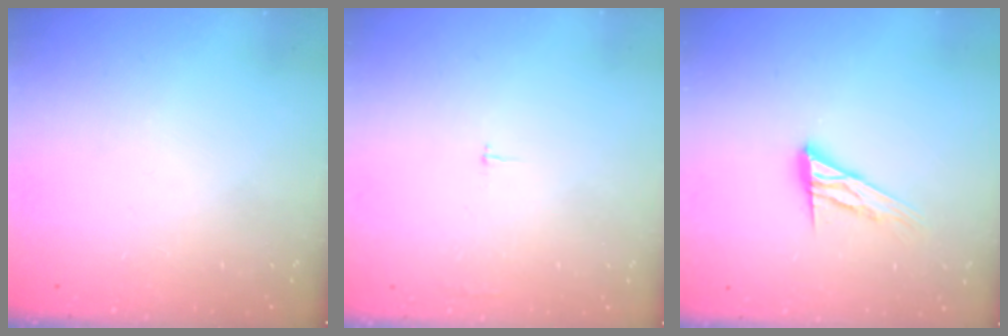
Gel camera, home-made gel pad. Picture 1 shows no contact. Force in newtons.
{"total": 1.8, "press": 1.8, "slide": 0.1}
{"total": 12.0, "press": 12.0, "slide": 1.0}